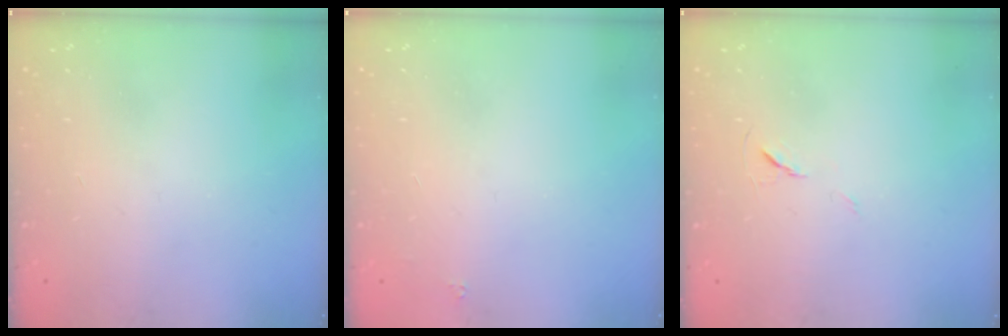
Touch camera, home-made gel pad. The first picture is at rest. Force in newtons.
{"total": 1.6, "press": 1.5, "slide": 0.2}
{"total": 6.0, "press": 5.5, "slide": 2.3}